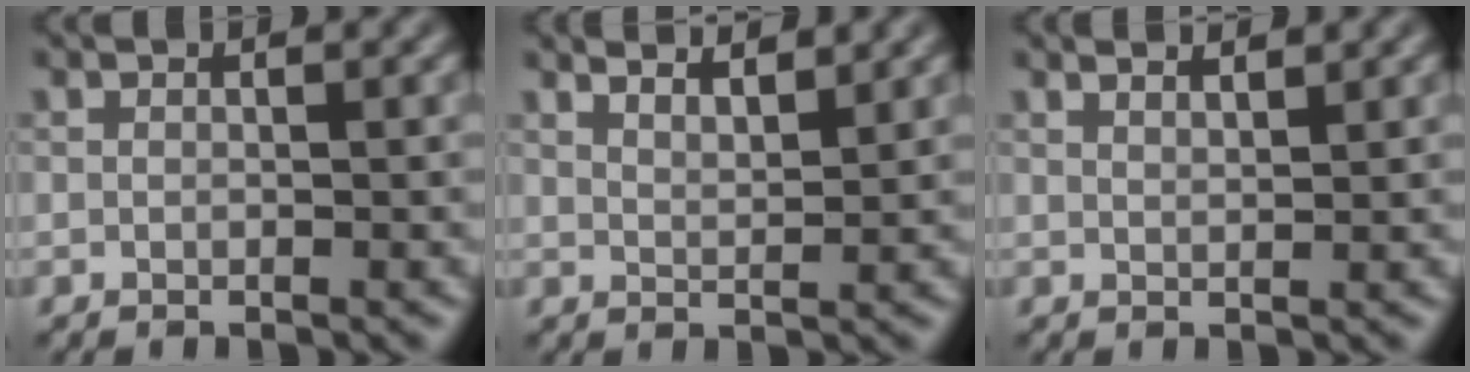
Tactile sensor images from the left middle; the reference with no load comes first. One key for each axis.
{"total": 3.9, "fx": 3.3, "fy": 0.9, "fz": 1.7, "tx": -0.009, "ty": 0.021, "tz": 0.030}
{"total": 2.3, "fx": 2.0, "fy": 0.4, "fz": 1.0, "tx": -0.006, "ty": 0.007, "tz": 0.013}